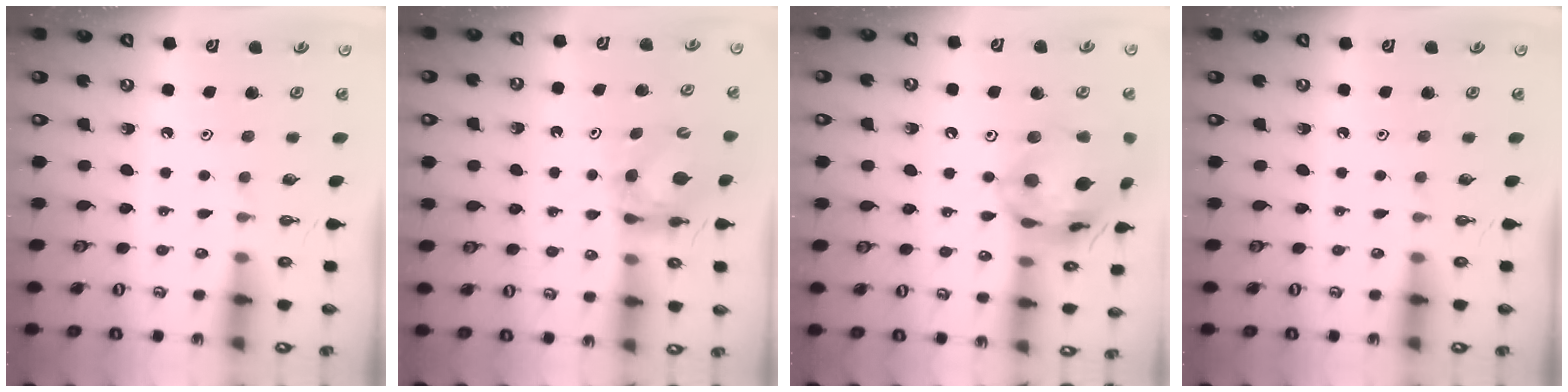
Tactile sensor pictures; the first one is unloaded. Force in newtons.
{"total": 6.4, "press": 6.3, "slide": 0.7}
{"total": 21.2, "press": 21.0, "slide": 2.3}
{"total": 0.0}